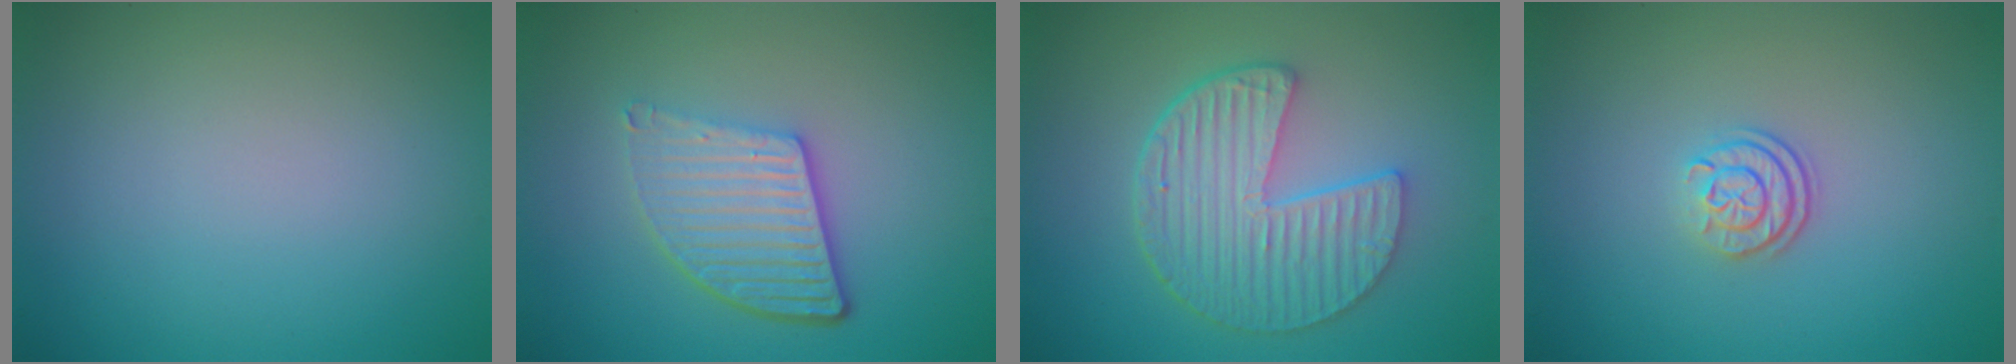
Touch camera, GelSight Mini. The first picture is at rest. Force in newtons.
{"total": 5.0, "press": 3.7, "slide": 3.4}
{"total": 6.3, "press": 4.8, "slide": 4.1}
{"total": 2.5, "press": 1.8, "slide": 1.6}